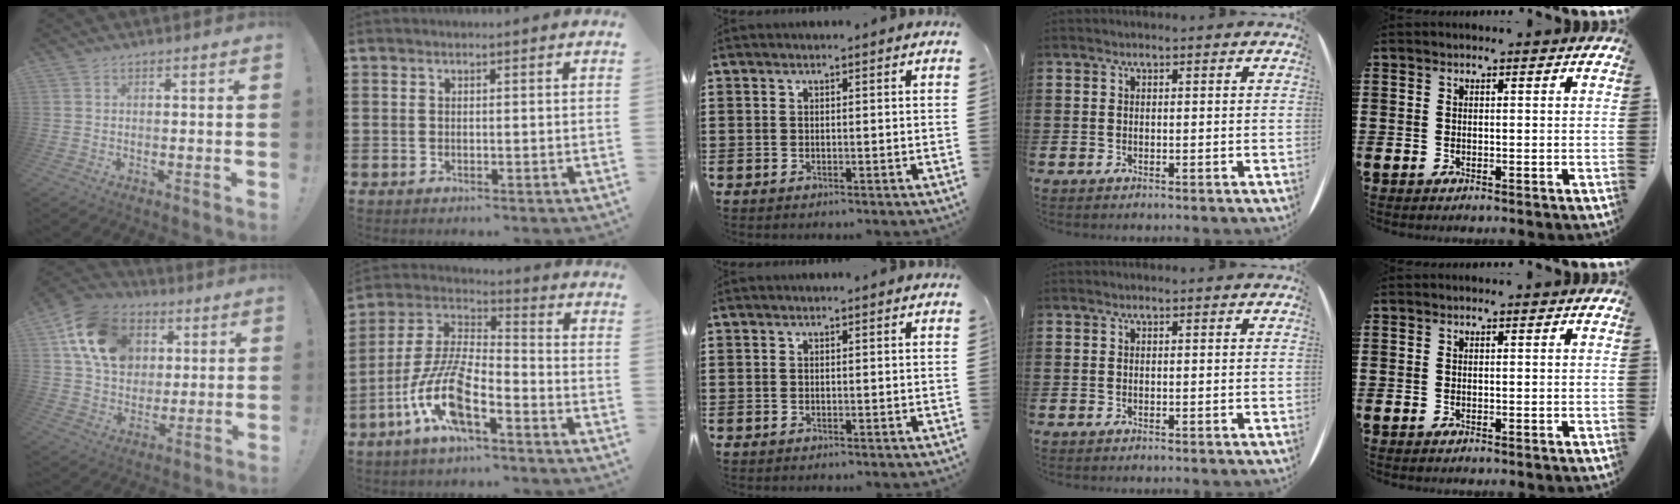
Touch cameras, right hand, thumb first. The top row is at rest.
{"thumb": {"total": 17.8, "force": [6.0, 13.6, 9.7], "torque": [-0.152, -0.006, 0.124]}, "index": {"total": 11.8, "force": [-6.4, 3.6, 9.3], "torque": [-0.220, -0.009, -0.129]}}